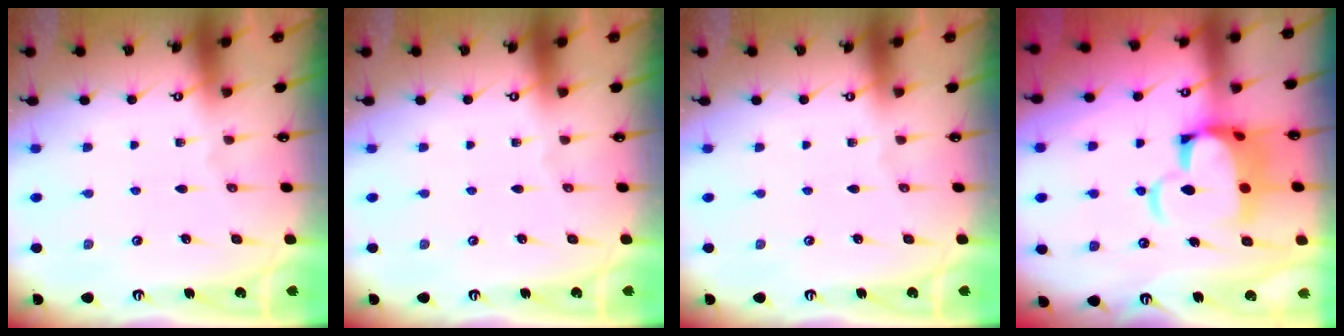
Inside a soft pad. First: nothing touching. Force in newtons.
{"total": 0.0}
{"total": 0.0}
{"total": 9.0, "press": 8.7, "slide": 2.3}